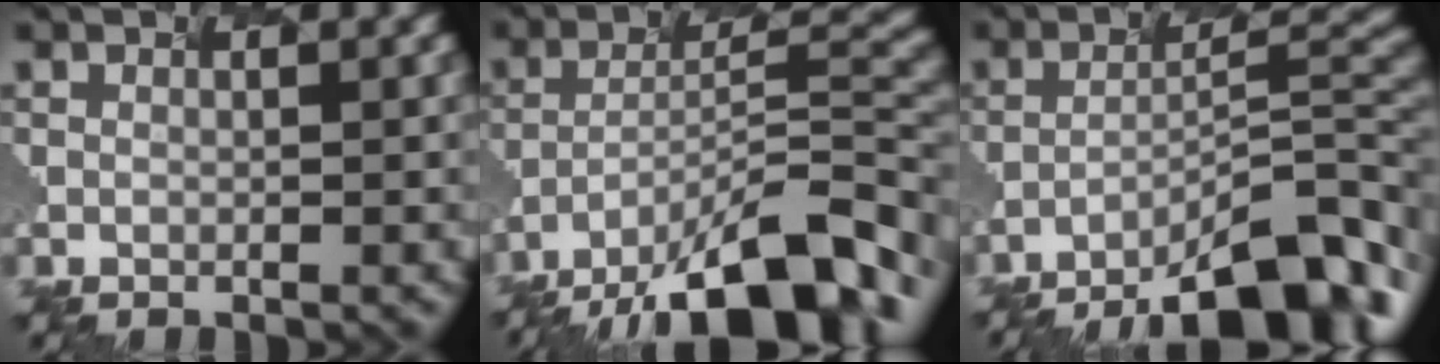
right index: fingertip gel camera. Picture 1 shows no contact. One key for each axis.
{"total": 13.4, "fx": -10.3, "fy": 2.9, "fz": 8.0, "tx": -0.158, "ty": -0.011, "tz": -0.142}
{"total": 10.9, "fx": -8.3, "fy": 1.4, "fz": 6.9, "tx": -0.123, "ty": -0.001, "tz": -0.104}